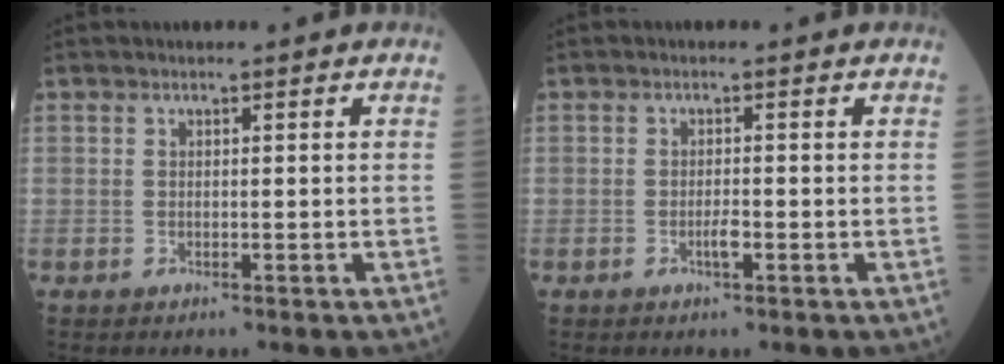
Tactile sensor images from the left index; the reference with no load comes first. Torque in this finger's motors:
{"motor_torque": [0.40, 0.23, 0.02, 0.01]}